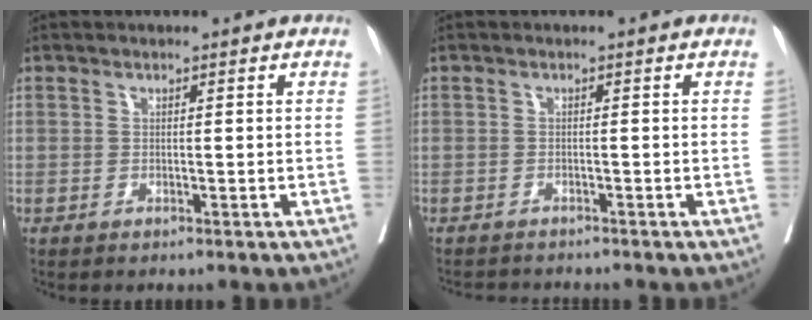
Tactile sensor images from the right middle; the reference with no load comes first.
{"total": 3.5, "force": [-3.4, 0.5, 0.5], "torque": [-0.004, -0.010, -0.053]}